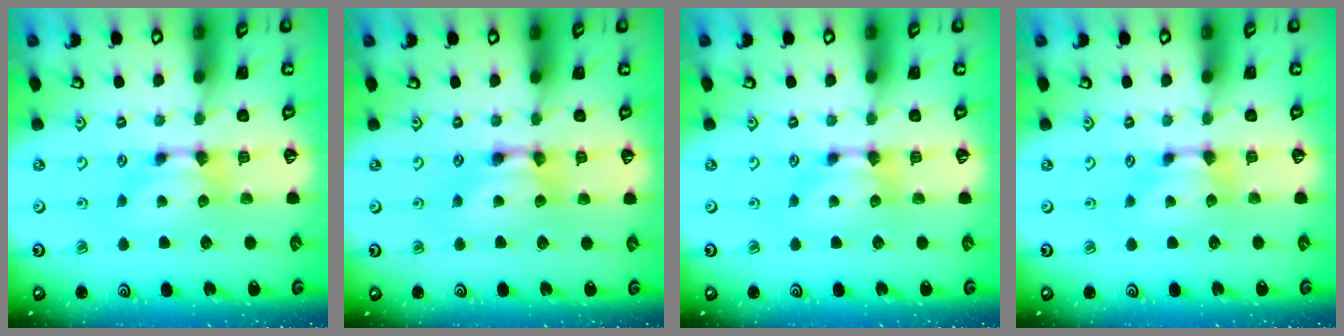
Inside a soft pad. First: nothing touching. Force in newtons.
{"total": 2.0, "press": 2.0, "slide": 0.1}
{"total": 0.0}
{"total": 0.0}